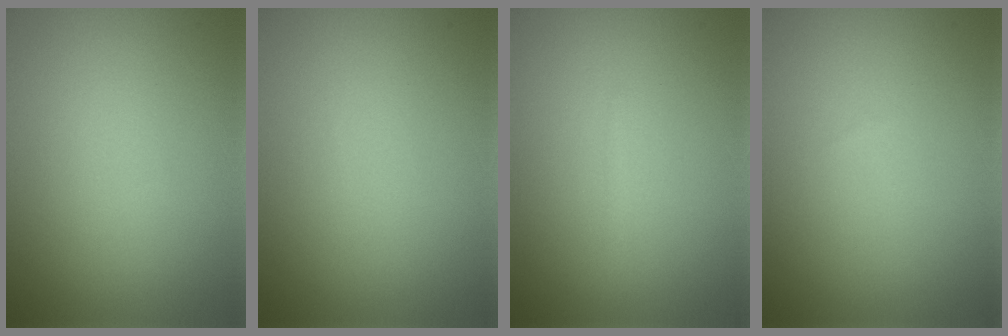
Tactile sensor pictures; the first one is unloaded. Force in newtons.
{"total": 0.0}
{"total": 0.8, "press": 0.7, "slide": 0.1}
{"total": 0.0}